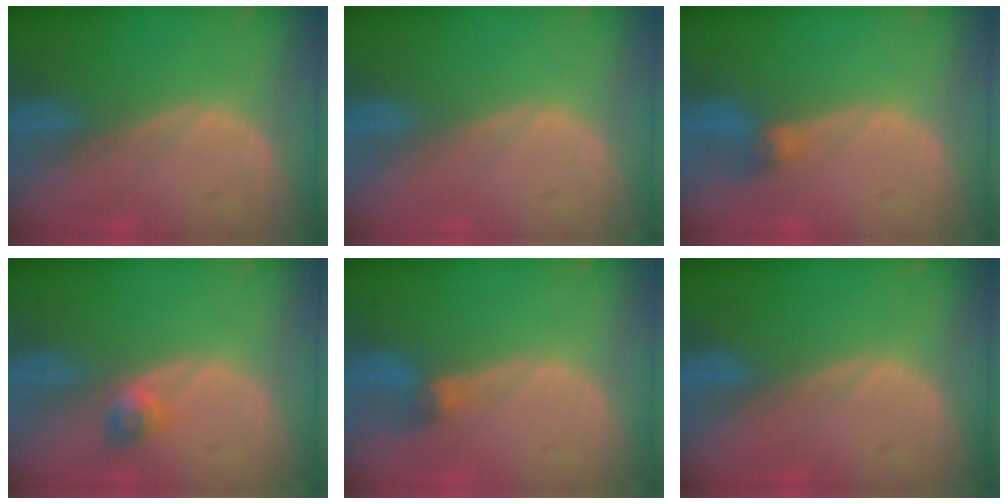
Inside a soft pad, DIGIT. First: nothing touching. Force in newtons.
{"total": 0.0}
{"total": 2.8, "press": 2.6, "slide": 1.0}
{"total": 2.5, "press": 2.2, "slide": 1.3}
{"total": 2.8, "press": 2.6, "slide": 1.0}
{"total": 0.0}